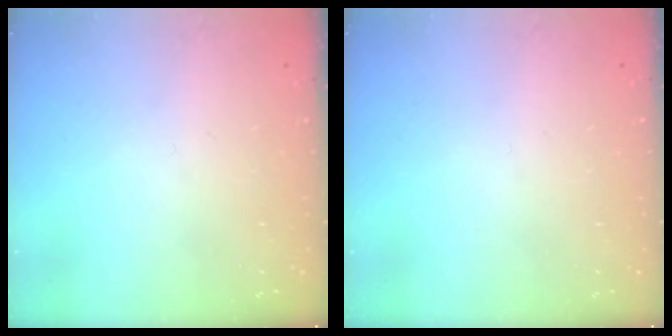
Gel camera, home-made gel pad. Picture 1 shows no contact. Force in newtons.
{"total": 0.0}